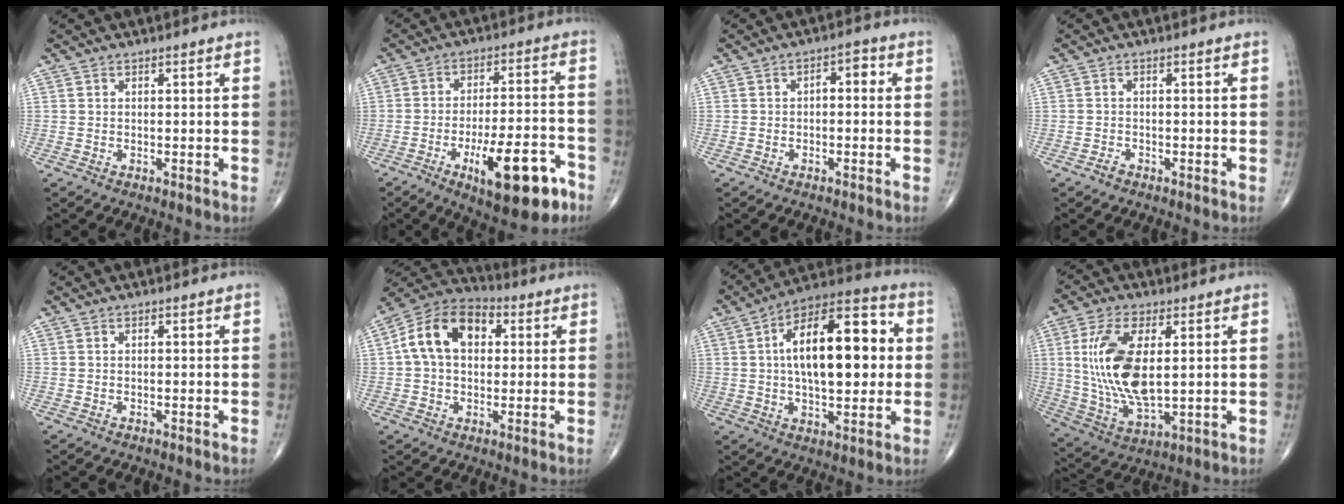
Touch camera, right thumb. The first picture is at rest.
{"total": 16.6, "force": [-8.1, 5.7, 13.3], "torque": [-0.191, 0.043, -0.114]}
{"total": 3.0, "force": [0.0, 1.7, 2.4], "torque": [-0.020, 0.020, -0.007]}
{"total": 1.1, "force": [-0.8, 0.6, 0.3], "torque": [-0.007, 0.003, -0.018]}
{"total": 0.0}
{"total": 13.5, "force": [2.5, 9.1, 9.7], "torque": [-0.157, 0.026, 0.031]}
{"total": 21.1, "force": [2.6, 9.8, 18.5], "torque": [-0.271, 0.023, 0.033]}
{"total": 16.0, "force": [2.5, 7.4, 14.0], "torque": [-0.284, -0.016, 0.057]}